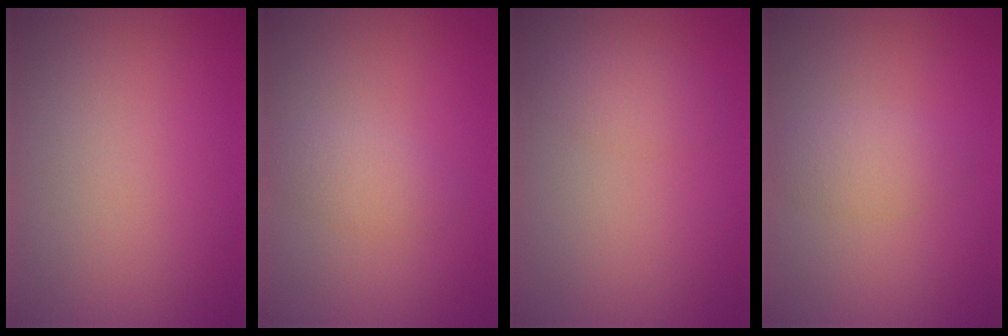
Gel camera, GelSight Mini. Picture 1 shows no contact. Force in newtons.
{"total": 1.8, "press": 1.8, "slide": 0.1}
{"total": 1.8, "press": 1.8, "slide": 0.0}
{"total": 2.0, "press": 2.0, "slide": 0.1}